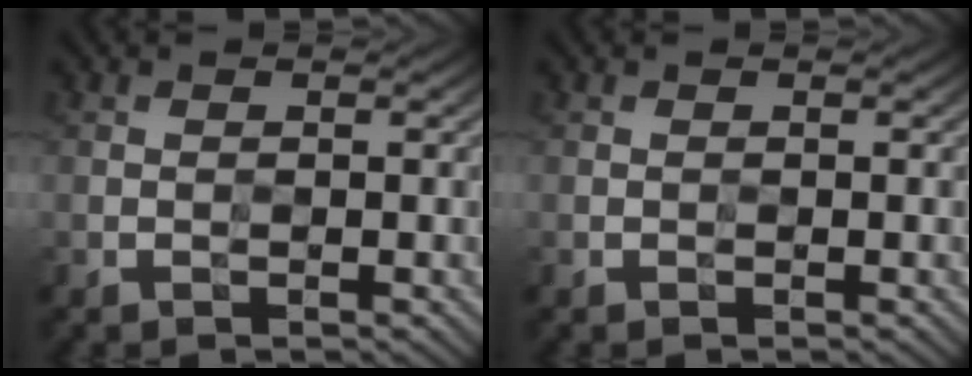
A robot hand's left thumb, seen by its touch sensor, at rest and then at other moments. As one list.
[{"total": 0.0}]